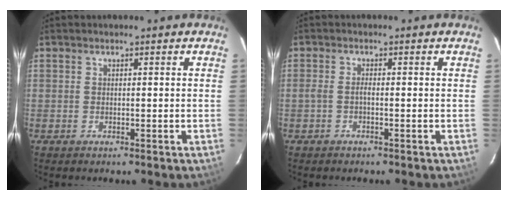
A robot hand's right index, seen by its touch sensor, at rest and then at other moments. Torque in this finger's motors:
{"motor_torque": [0.34, -0.06, 0.11, 0.03]}